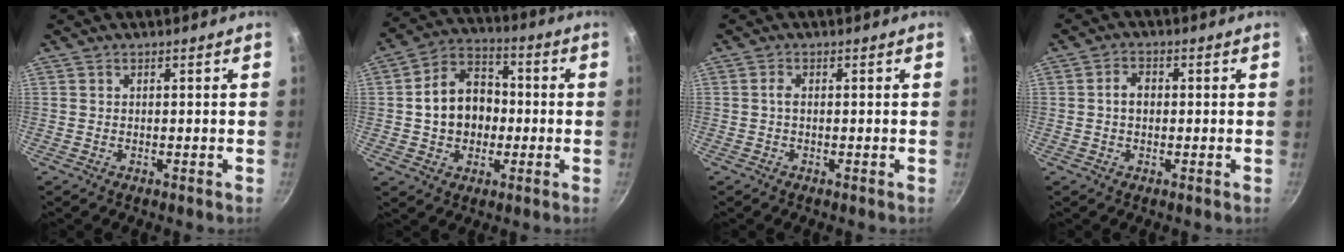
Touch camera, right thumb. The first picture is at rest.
{"total": 13.0, "force": [-0.4, 10.2, 8.1], "torque": [-0.105, 0.029, -0.014]}
{"total": 1.3, "force": [0.0, 0.7, 1.1], "torque": [-0.022, 0.004, -0.002]}
{"total": 3.5, "force": [0.0, 2.5, 2.4], "torque": [-0.031, 0.011, -0.003]}